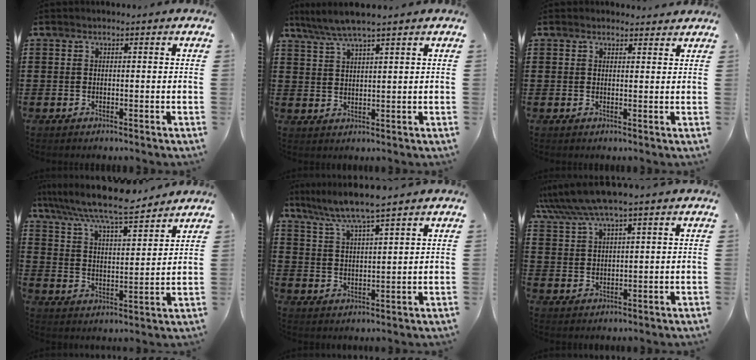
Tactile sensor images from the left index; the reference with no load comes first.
{"total": 3.9, "force": [2.9, 0.1, 2.6], "torque": [-0.055, -0.003, 0.053]}
{"total": 1.6, "force": [1.5, 0.5, 0.1], "torque": [0.002, 0.000, 0.029]}
{"total": 7.6, "force": [6.7, 0.5, 3.6], "torque": [-0.095, -0.037, 0.112]}
{"total": 5.3, "force": [4.7, -0.7, 2.4], "torque": [-0.064, -0.026, 0.078]}
{"total": 6.0, "force": [4.9, 0.3, 3.3], "torque": [-0.078, -0.012, 0.088]}